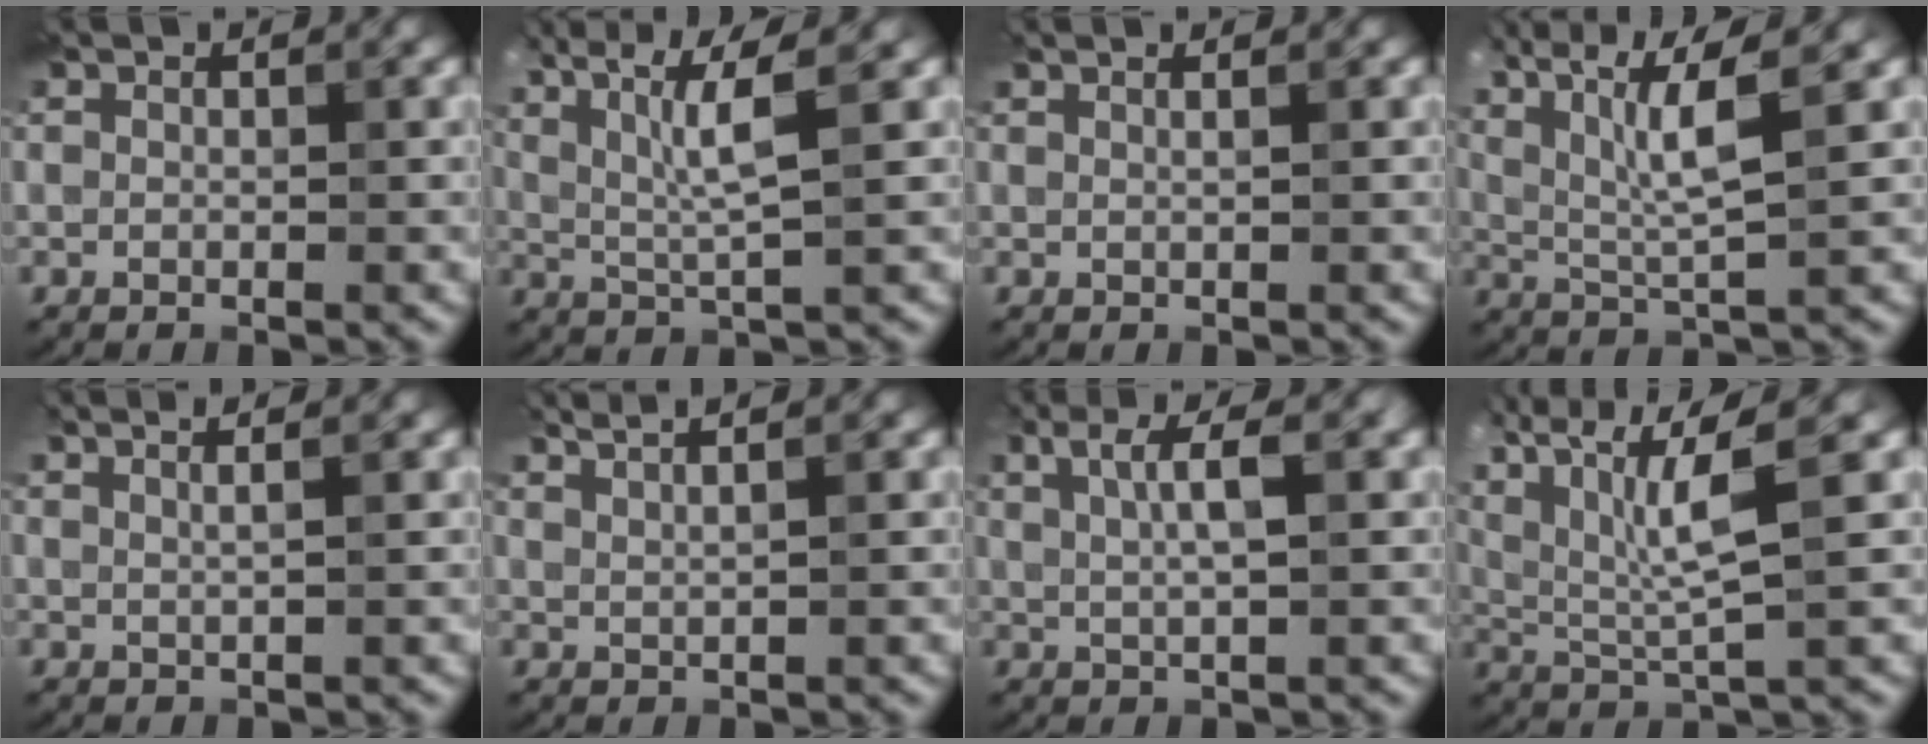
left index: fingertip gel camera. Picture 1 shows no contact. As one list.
[{"total": 6.6, "force": [2.7, 1.0, 6.0], "torque": [-0.112, 0.013, 0.056]}, {"total": 1.8, "force": [1.2, 0.8, 1.2], "torque": [-0.001, 0.002, -0.004]}, {"total": 7.9, "force": [3.2, 1.7, 7.0], "torque": [-0.135, 0.012, 0.064]}, {"total": 3.7, "force": [2.3, 1.5, 2.5], "torque": [-0.012, 0.027, 0.002]}, {"total": 3.9, "force": [2.8, 1.3, 2.4], "torque": [-0.013, 0.021, 0.015]}, {"total": 3.9, "force": [1.3, 1.0, 3.5], "torque": [-0.053, 0.005, 0.022]}, {"total": 8.6, "force": [3.8, 2.2, 7.4], "torque": [-0.152, 0.014, 0.073]}]